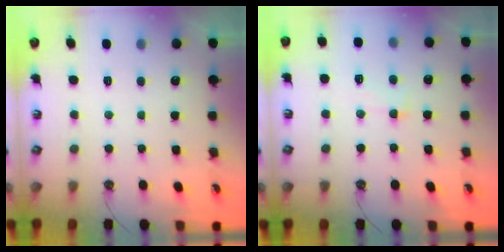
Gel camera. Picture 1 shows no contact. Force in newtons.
{"total": 2.0, "press": 1.7, "slide": 1.0}